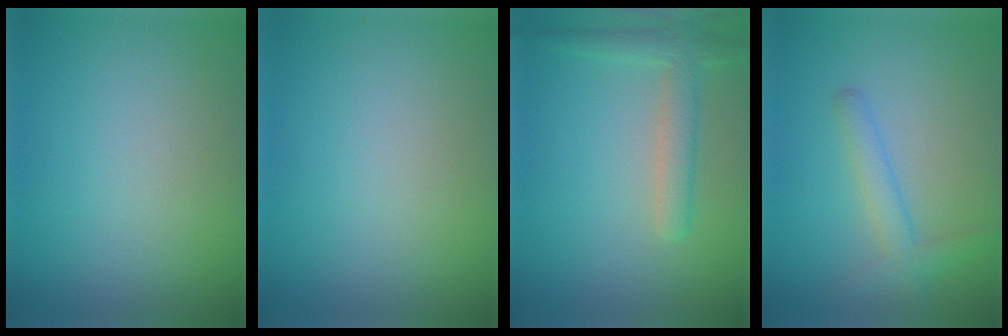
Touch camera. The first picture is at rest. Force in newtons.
{"total": 0.0}
{"total": 3.0, "press": 3.0, "slide": 0.1}
{"total": 2.5, "press": 2.5, "slide": 0.1}